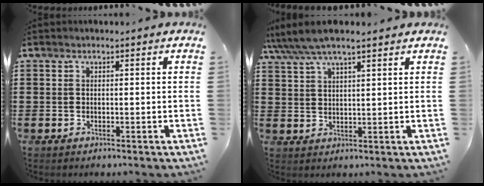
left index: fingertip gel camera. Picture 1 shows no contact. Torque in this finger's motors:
{"motor_torque": [2.13, 0.00, 0.76, 0.21]}